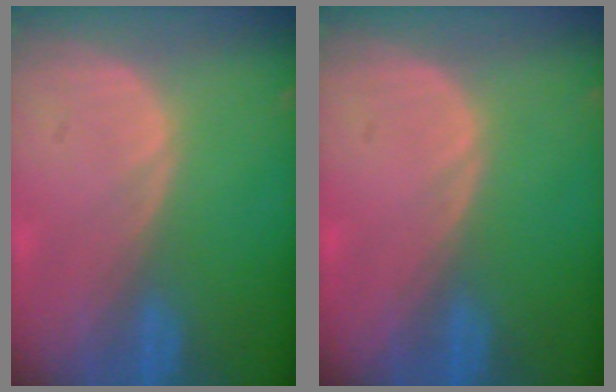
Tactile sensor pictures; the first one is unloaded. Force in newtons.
{"total": 0.0}